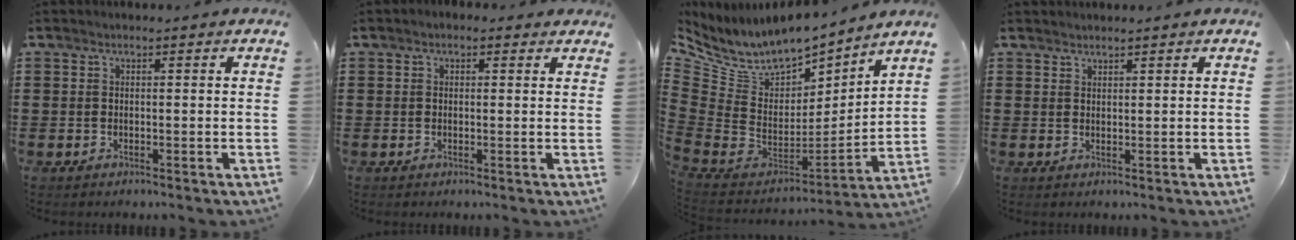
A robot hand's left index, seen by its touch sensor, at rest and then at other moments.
{"total": 1.0, "force": [0.3, 0.7, 0.5], "torque": [-0.012, 0.007, 0.005]}
{"total": 7.2, "force": [5.9, 3.4, 2.3], "torque": [-0.082, -0.053, 0.106]}
{"total": 1.2, "force": [1.2, 0.0, 0.0], "torque": [-0.003, -0.002, 0.025]}